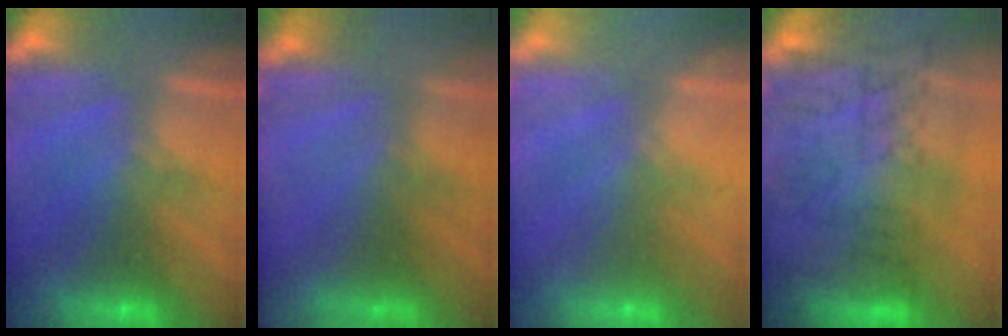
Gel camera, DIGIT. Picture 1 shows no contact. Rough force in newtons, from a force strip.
{"total": 6.8}
{"total": 2.4}
{"total": 8.7}